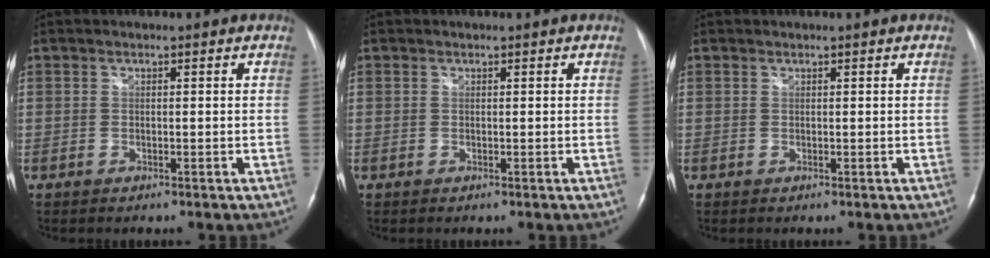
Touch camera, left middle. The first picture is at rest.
{"total": 0.0}
{"total": 0.0}